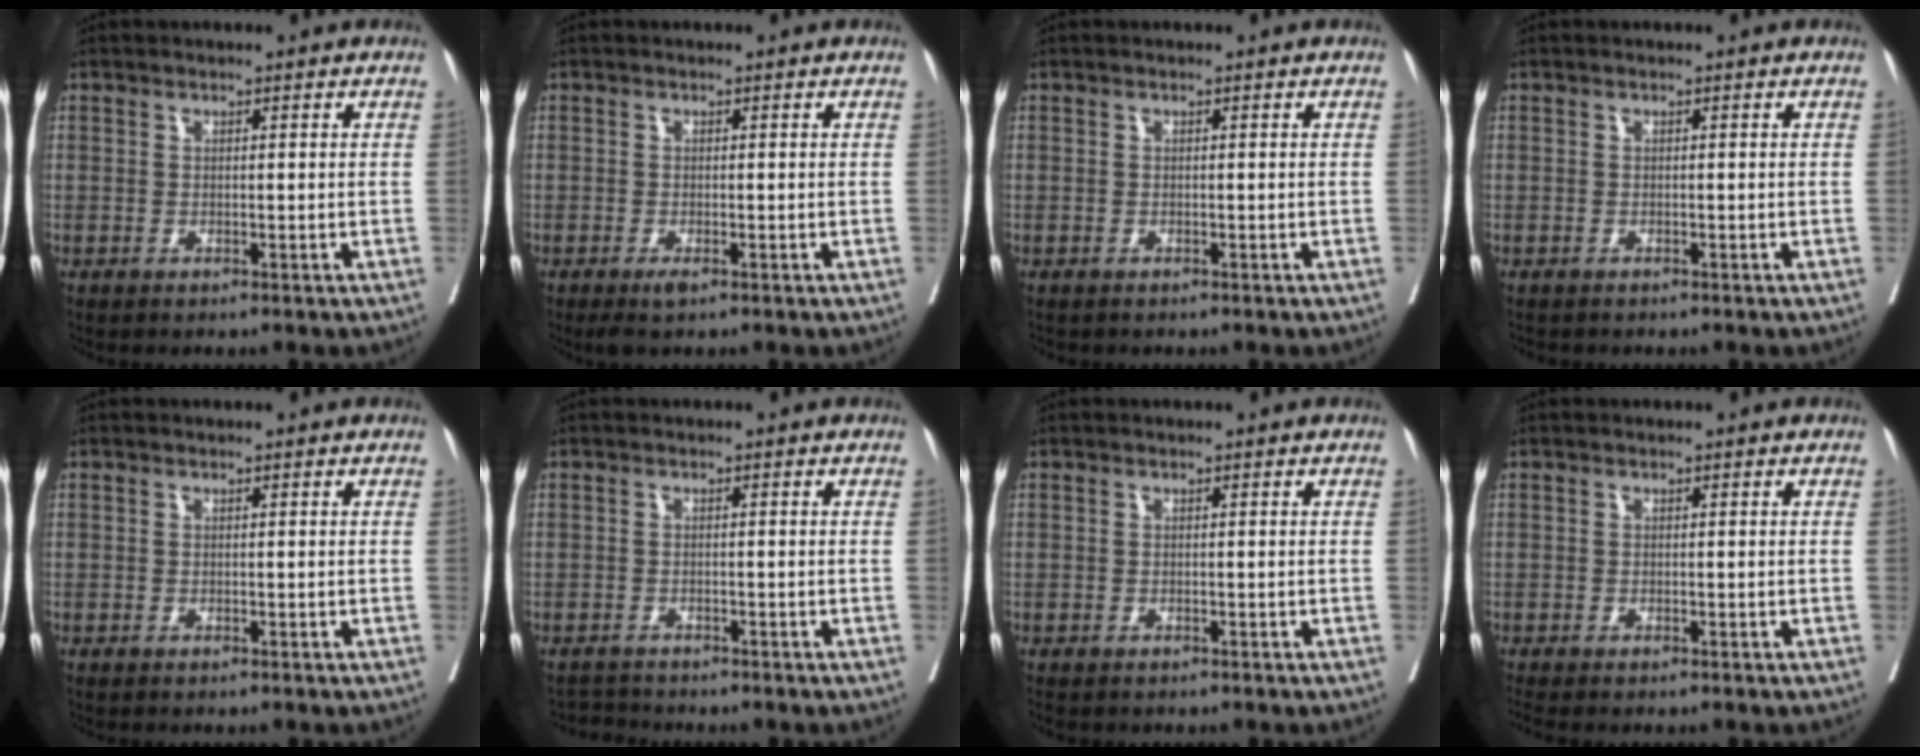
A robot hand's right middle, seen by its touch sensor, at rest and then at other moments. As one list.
[{"total": 1.8, "force": [-1.1, 0.4, 1.3], "torque": [-0.023, -0.005, -0.016]}, {"total": 0.0}, {"total": 1.1, "force": [-1.0, 0.3, 0.3], "torque": [-0.012, -0.002, -0.013]}, {"total": 0.0}, {"total": 2.1, "force": [-2.0, -0.1, -0.5], "torque": [0.009, -0.011, -0.033]}, {"total": 1.5, "force": [-1.2, 0.5, 0.5], "torque": [-0.013, -0.002, -0.015]}, {"total": 1.4, "force": [-1.3, -0.3, 0.5], "torque": [-0.009, -0.001, -0.020]}]